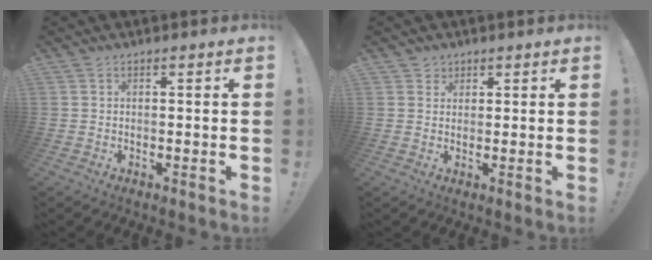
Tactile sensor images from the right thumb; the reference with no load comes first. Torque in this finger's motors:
{"motor_torque": [-0.28, 0.39, 0.24, 0.05, -0.01]}